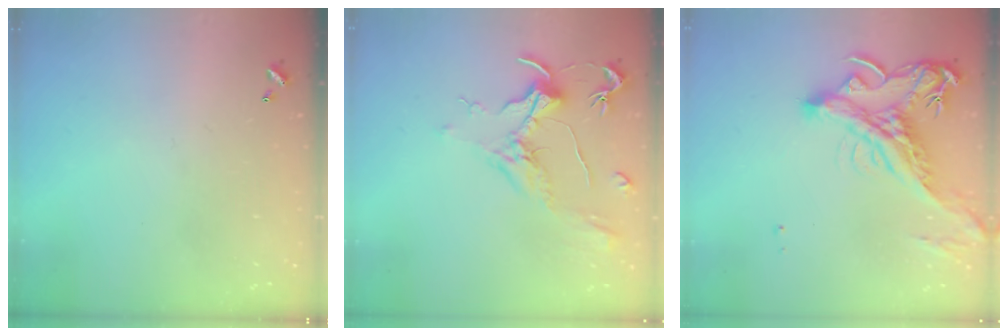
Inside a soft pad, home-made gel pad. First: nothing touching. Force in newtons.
{"total": 1.9, "press": 1.7, "slide": 0.9}
{"total": 4.6, "press": 4.3, "slide": 1.7}